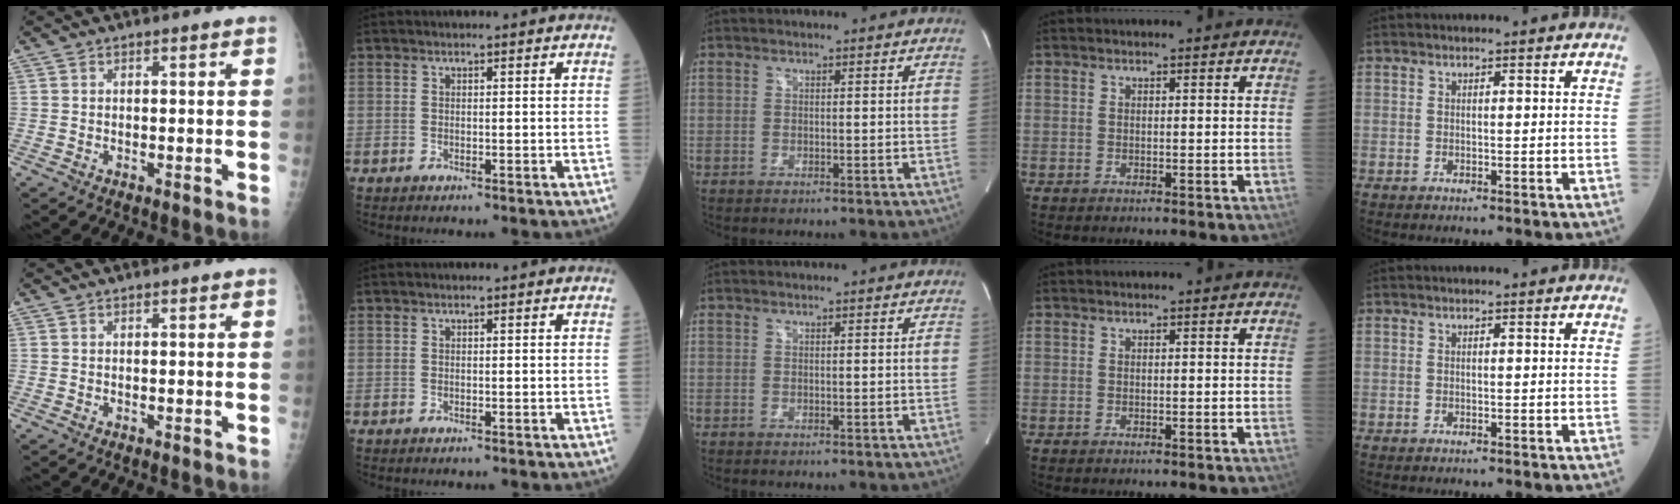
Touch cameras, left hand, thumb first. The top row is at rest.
{}